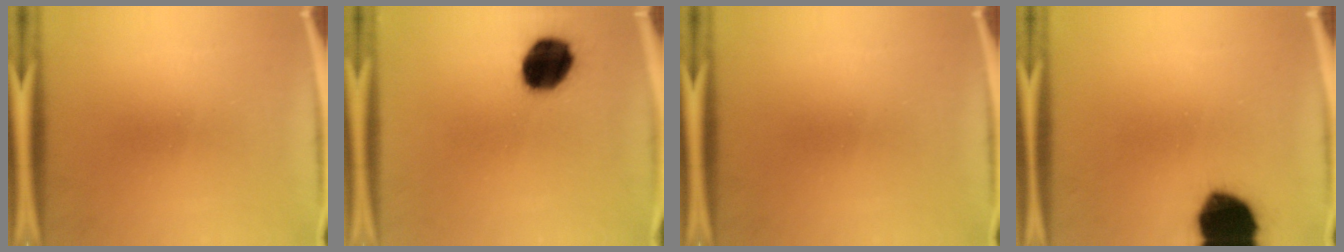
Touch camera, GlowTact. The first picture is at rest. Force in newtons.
{"total": 13.0}
{"total": 0.0}
{"total": 18.0}